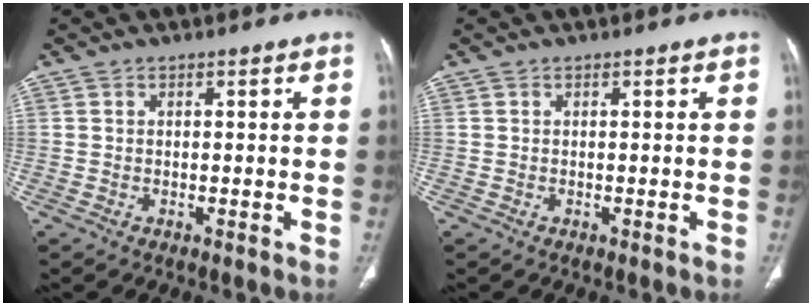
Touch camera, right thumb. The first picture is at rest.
{"total": 0.0}